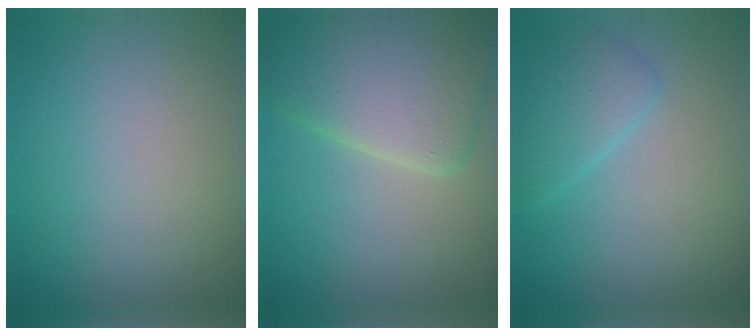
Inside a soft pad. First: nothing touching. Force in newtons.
{"total": 7.1, "press": 7.1, "slide": 0.8}
{"total": 2.9, "press": 2.9, "slide": 0.1}